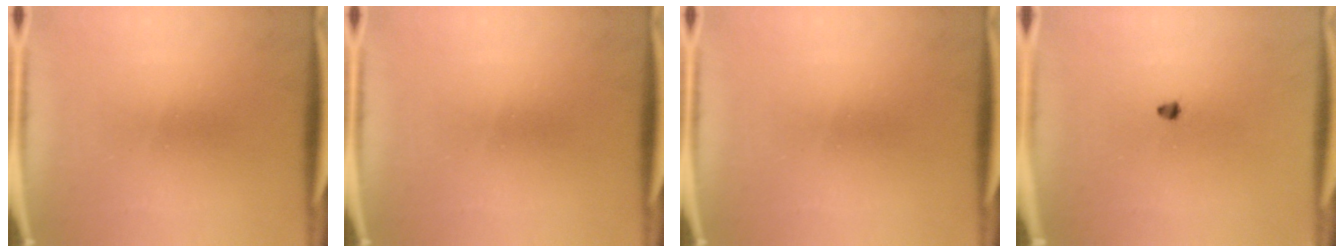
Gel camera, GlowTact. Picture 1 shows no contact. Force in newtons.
{"total": 0.0}
{"total": 0.0}
{"total": 1.1}